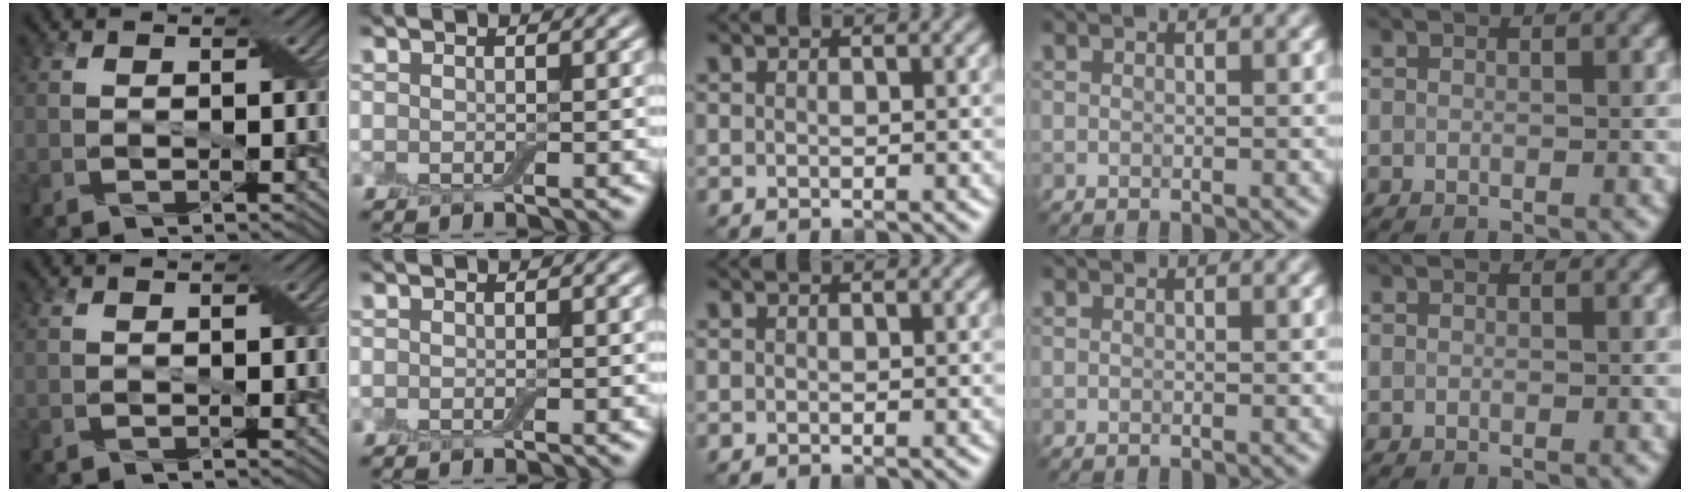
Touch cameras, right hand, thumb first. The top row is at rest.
{}